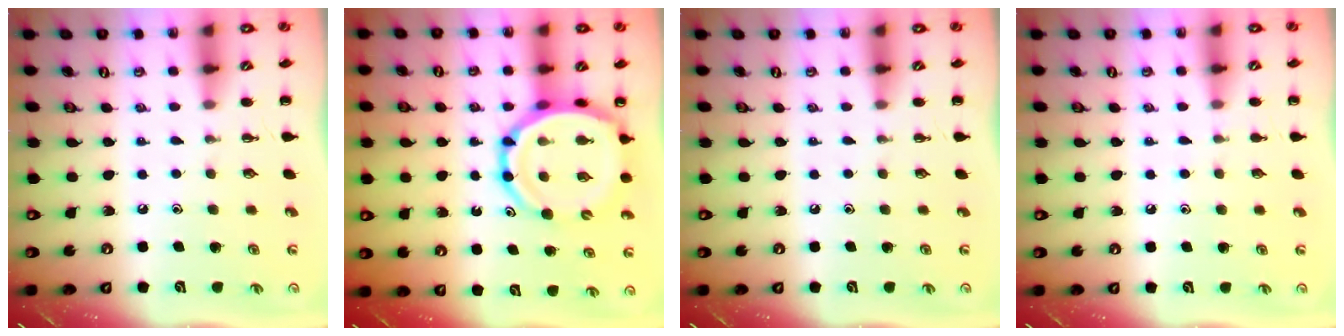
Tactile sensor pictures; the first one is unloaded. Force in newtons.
{"total": 14.9, "press": 14.3, "slide": 4.0}
{"total": 0.0}
{"total": 3.8, "press": 3.6, "slide": 1.3}